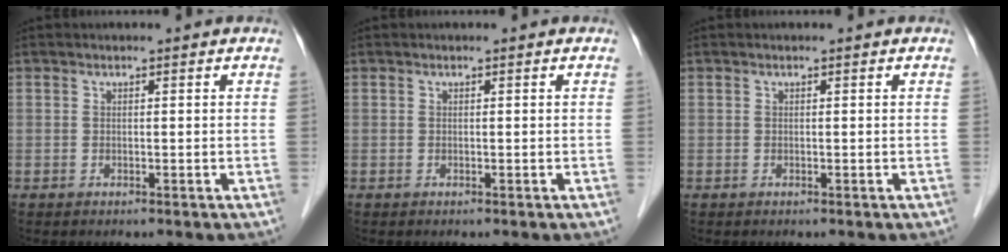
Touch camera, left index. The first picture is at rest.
{"total": 0.0}
{"total": 0.0}